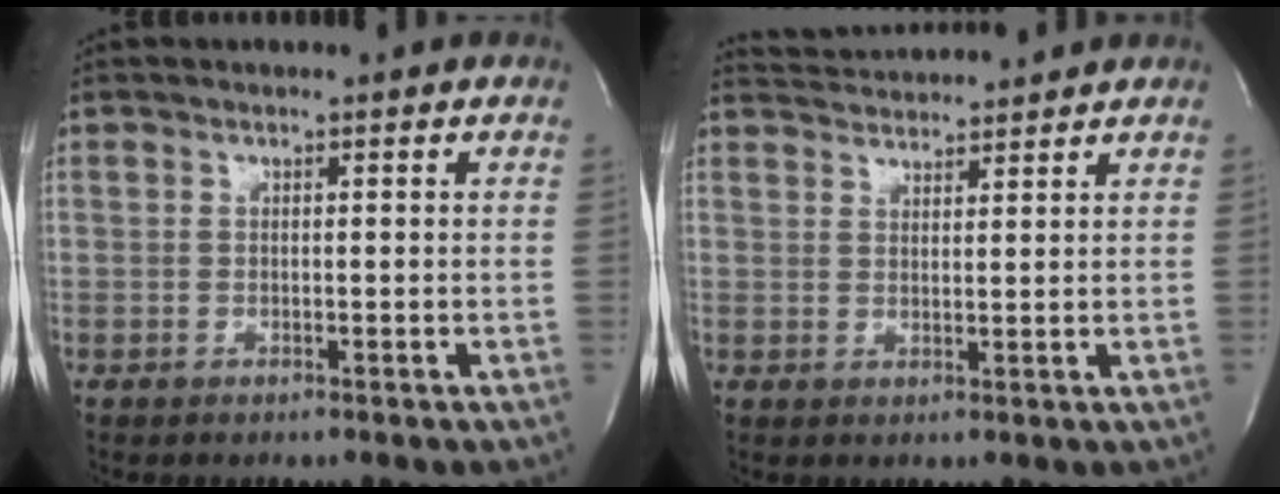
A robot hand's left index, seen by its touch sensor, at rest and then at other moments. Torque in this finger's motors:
{"motor_torque": [0.22, -0.52, -0.15, -0.01]}